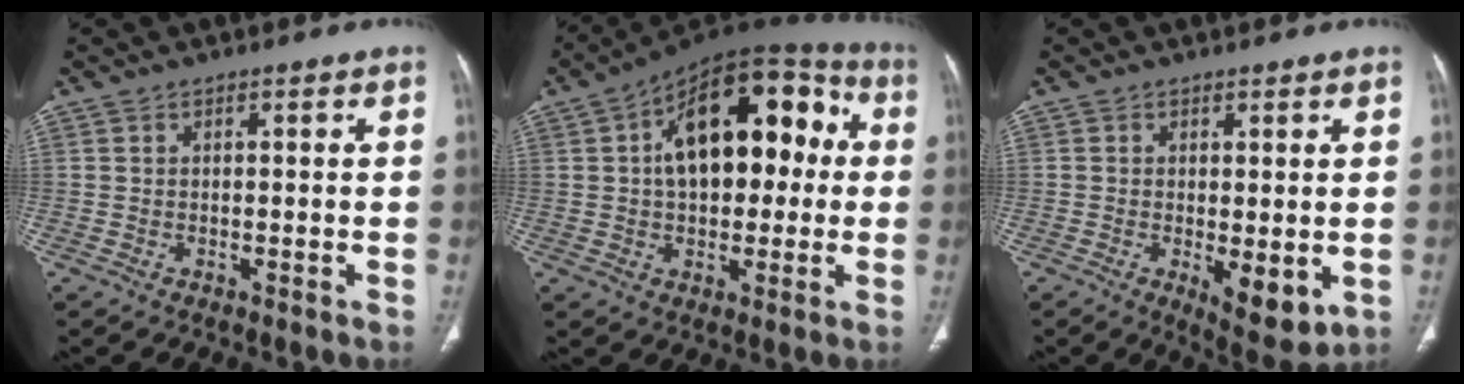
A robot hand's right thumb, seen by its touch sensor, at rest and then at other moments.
{"total": 21.1, "force": [3.2, 11.9, 17.1], "torque": [-0.220, 0.040, 0.039]}
{"total": 7.2, "force": [-1.4, 2.9, 6.5], "torque": [-0.089, -0.022, -0.013]}